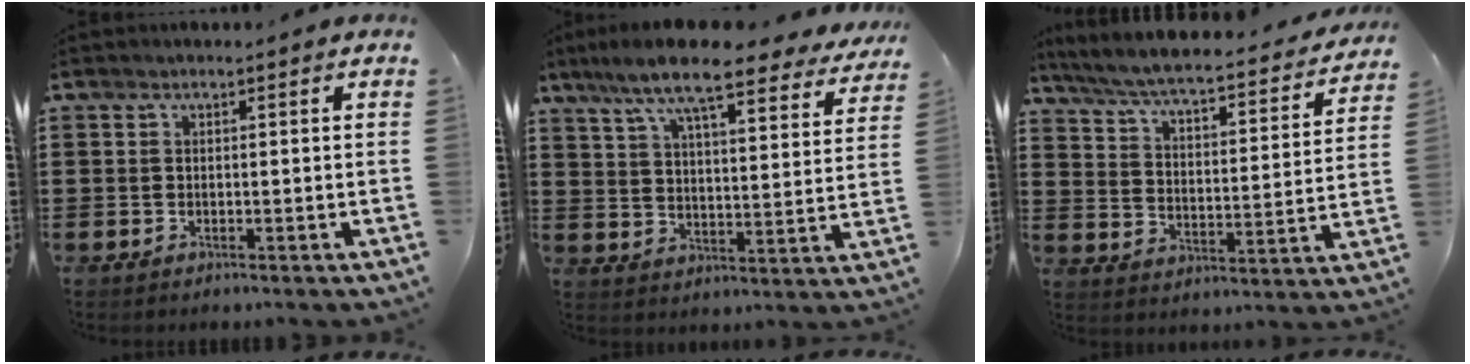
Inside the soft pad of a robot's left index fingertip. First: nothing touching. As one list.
[{"total": 10.5, "force": [8.7, 1.0, 5.8], "torque": [-0.136, -0.041, 0.145]}, {"total": 5.2, "force": [4.8, 0.0, 2.0], "torque": [-0.063, -0.038, 0.075]}]